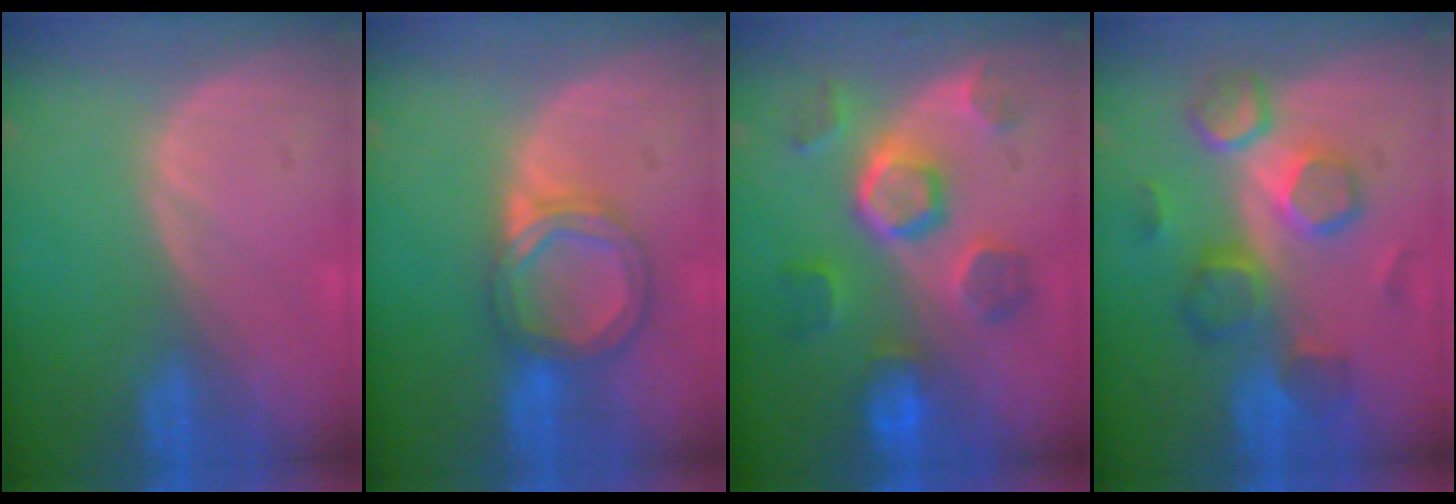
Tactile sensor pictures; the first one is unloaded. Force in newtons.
{"total": 6.3, "press": 5.8, "slide": 2.3}
{"total": 8.7, "press": 8.7, "slide": 0.1}
{"total": 8.4, "press": 8.3, "slide": 1.3}